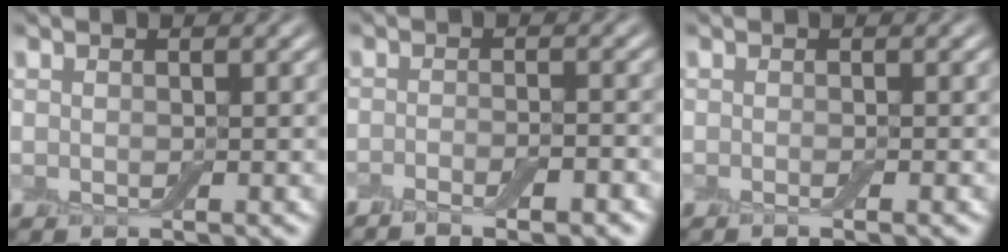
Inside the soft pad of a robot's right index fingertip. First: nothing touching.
{"total": 3.8, "force": [-2.4, 0.8, 2.8], "torque": [-0.046, 0.008, -0.040]}
{"total": 1.1, "force": [-0.4, 0.3, 1.0], "torque": [-0.008, -0.006, -0.010]}